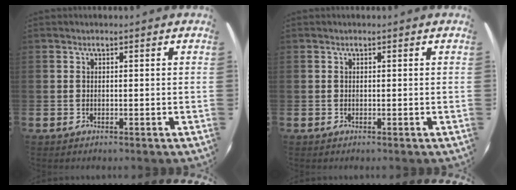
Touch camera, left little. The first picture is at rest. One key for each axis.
{"total": 0.0}